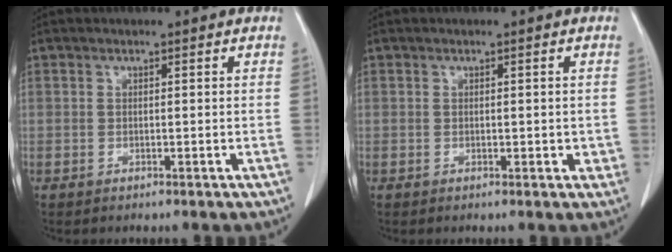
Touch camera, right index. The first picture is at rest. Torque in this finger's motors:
{"motor_torque": [-0.08, 0.13, 0.00, 0.04]}